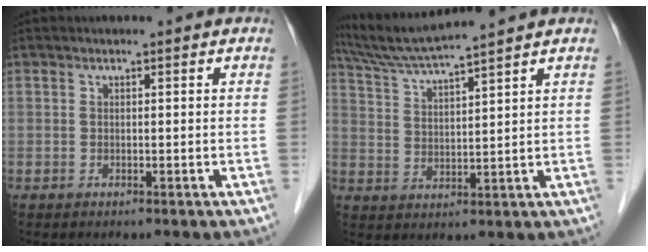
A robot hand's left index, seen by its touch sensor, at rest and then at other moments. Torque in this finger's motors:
{"motor_torque": [0.39, -0.51, 0.10, 0.02]}